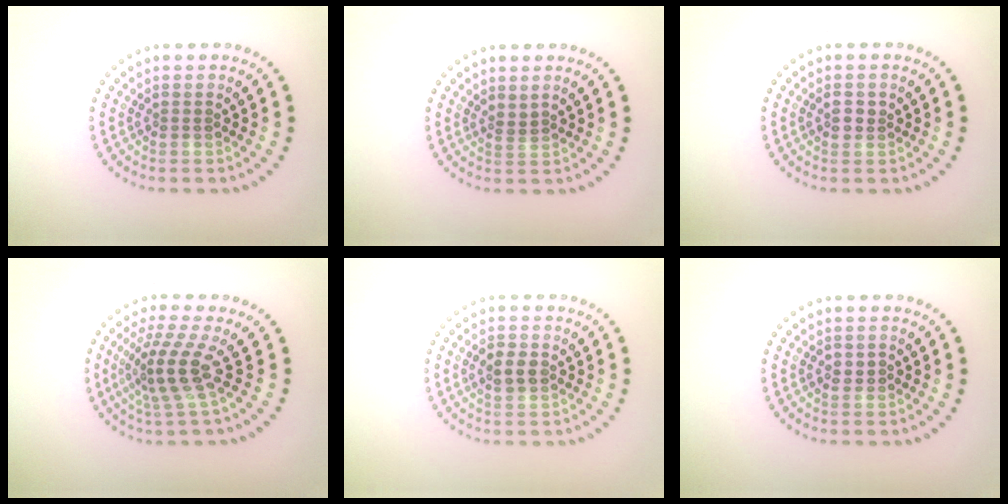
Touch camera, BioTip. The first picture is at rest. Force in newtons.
{"total": 0.9, "press": 0.5, "slide": 0.7}
{"total": 1.4, "press": 1.4, "slide": 0.3}
{"total": 4.1, "press": 2.9, "slide": 2.8}
{"total": 2.2, "press": 2.2, "slide": 0.2}
{"total": 1.1, "press": 1.0, "slide": 0.2}